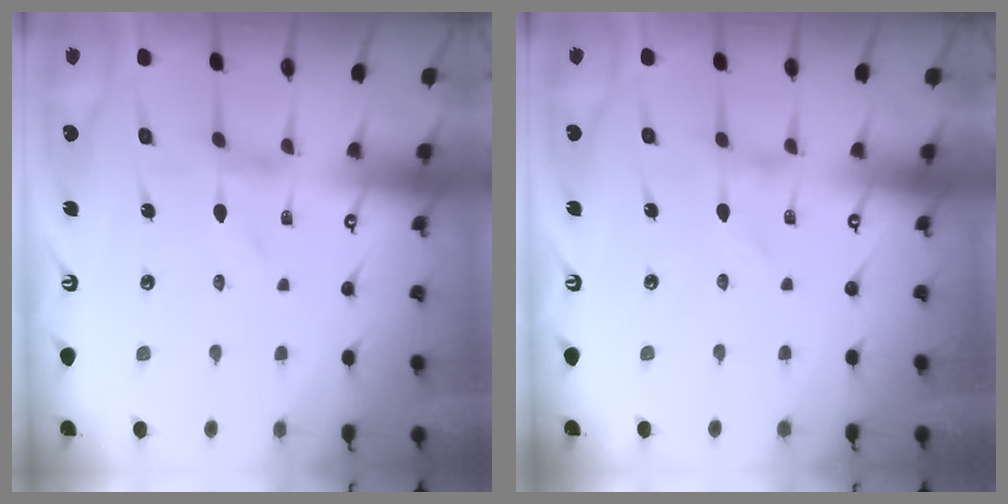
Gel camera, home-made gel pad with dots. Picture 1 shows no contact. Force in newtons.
{"total": 0.0}